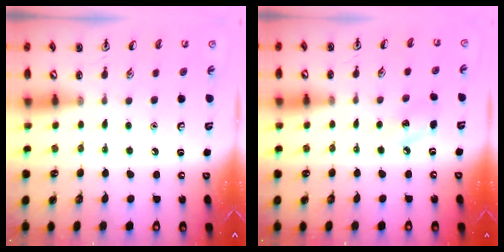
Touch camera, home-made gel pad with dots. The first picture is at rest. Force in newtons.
{"total": 5.4, "press": 5.1, "slide": 1.7}